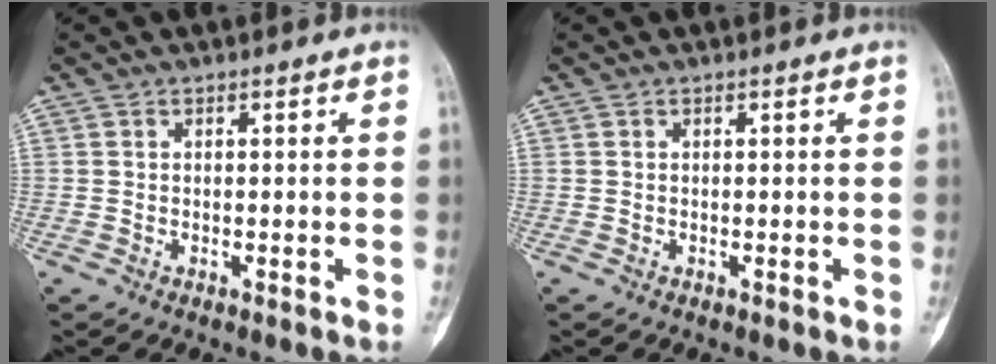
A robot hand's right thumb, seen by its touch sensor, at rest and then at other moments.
{"total": 0.0}